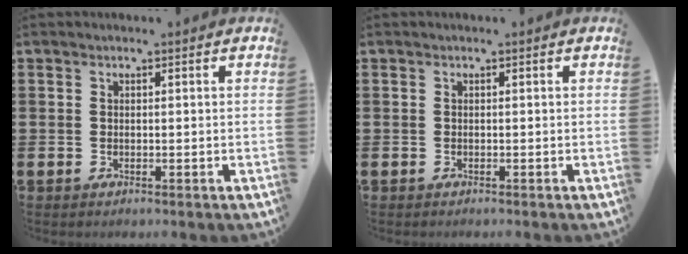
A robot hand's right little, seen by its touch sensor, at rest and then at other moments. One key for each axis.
{"total": 0.0}